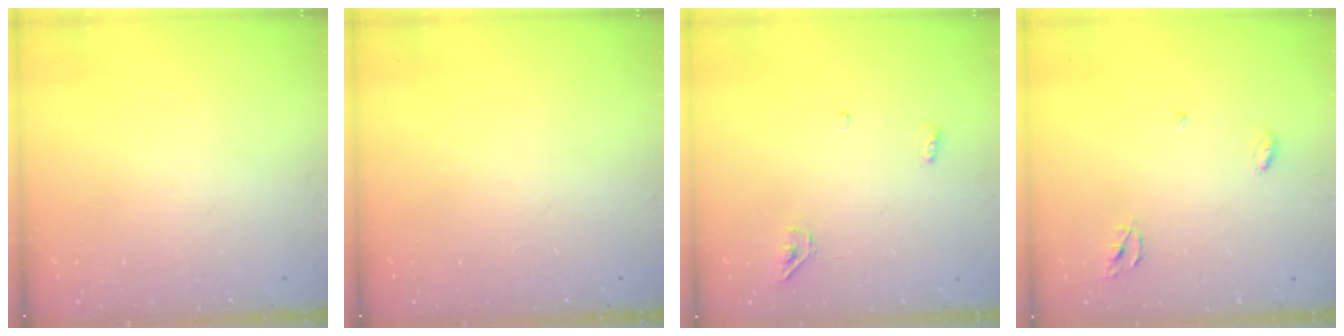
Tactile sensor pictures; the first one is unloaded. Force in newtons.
{"total": 0.0}
{"total": 3.2, "press": 3.0, "slide": 1.2}
{"total": 3.9, "press": 3.9, "slide": 0.2}